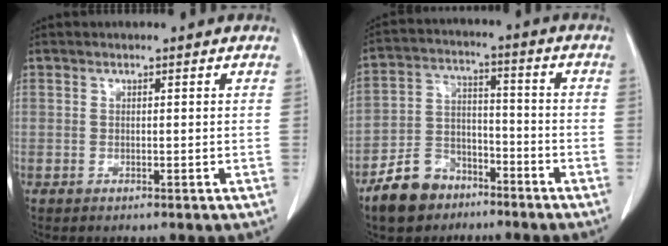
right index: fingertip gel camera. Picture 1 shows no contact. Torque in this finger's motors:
{"motor_torque": [-0.19, -0.40, -0.55, -0.21]}